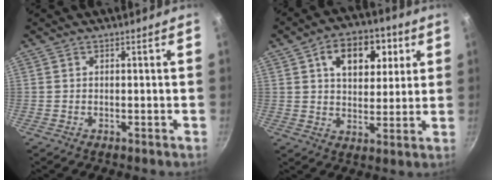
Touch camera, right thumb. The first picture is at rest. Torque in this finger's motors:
{"motor_torque": [0.00, 0.19, 0.64, 0.86, 0.06]}